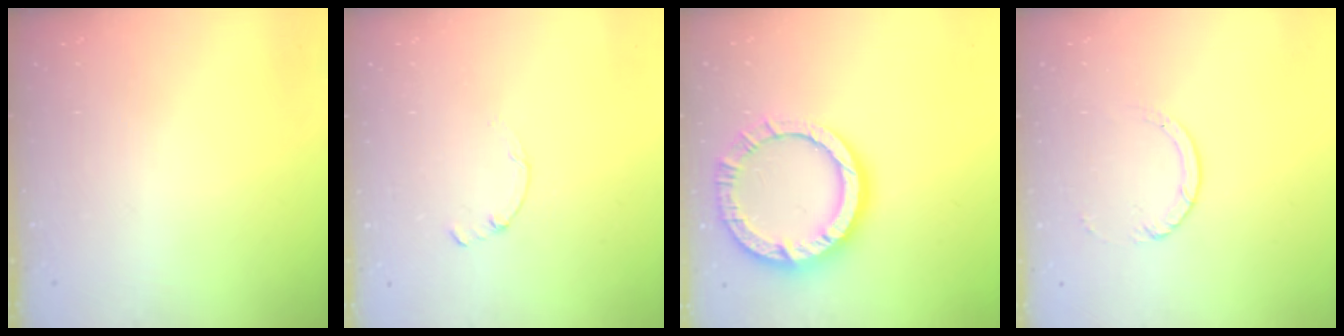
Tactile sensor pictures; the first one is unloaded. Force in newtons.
{"total": 0.0}
{"total": 15.1, "press": 15.0, "slide": 1.5}
{"total": 3.0, "press": 2.9, "slide": 0.4}